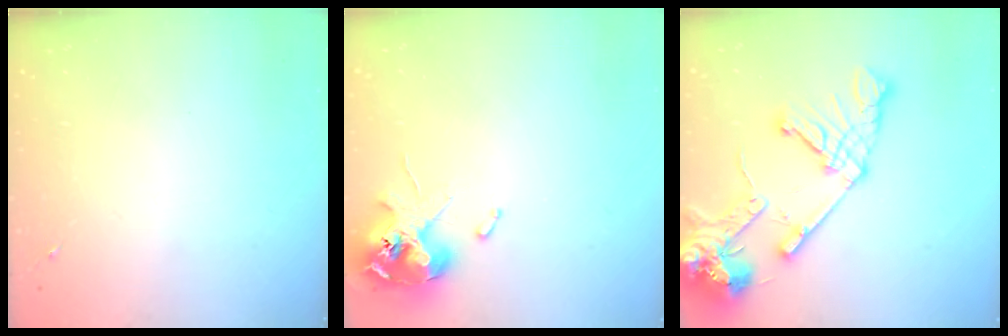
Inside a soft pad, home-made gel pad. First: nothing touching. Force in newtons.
{"total": 12.1, "press": 11.9, "slide": 1.8}
{"total": 20.8, "press": 20.7, "slide": 2.5}